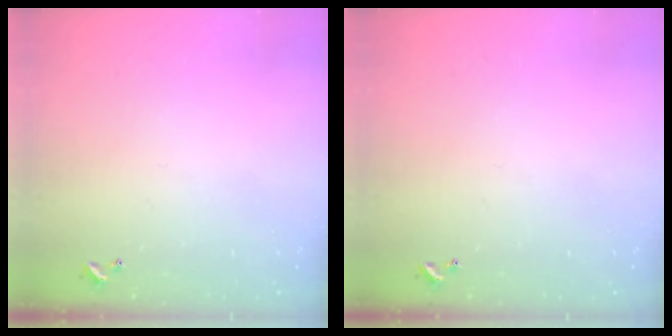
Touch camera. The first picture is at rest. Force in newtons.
{"total": 0.0}